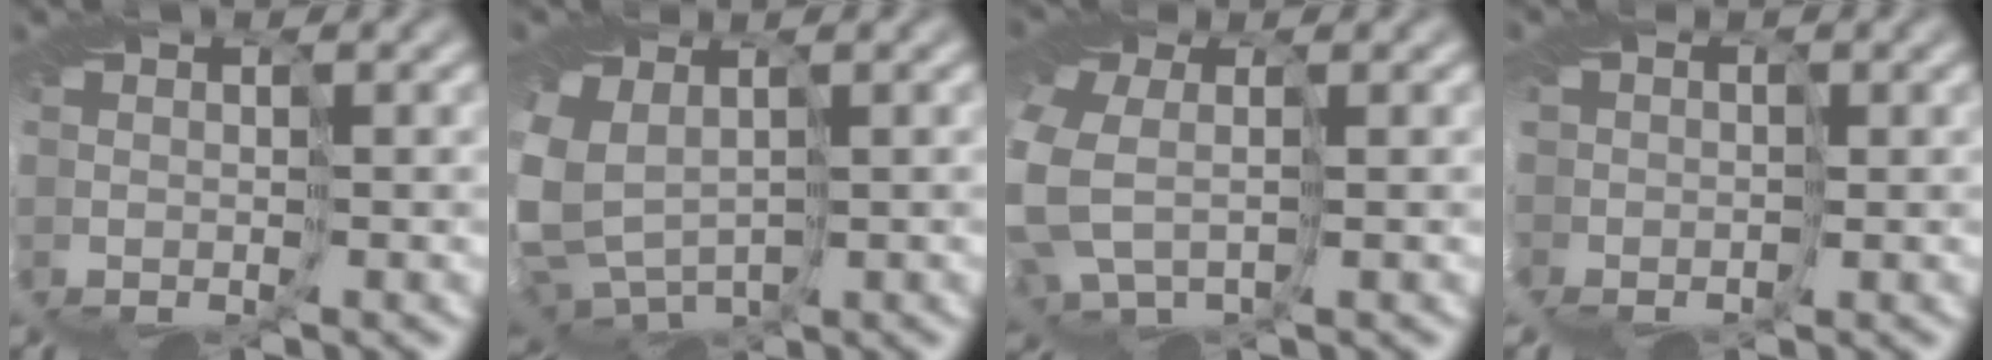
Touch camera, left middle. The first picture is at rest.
{"total": 8.8, "force": [0.4, 7.1, 5.2], "torque": [-0.157, -0.031, 0.052]}
{"total": 6.5, "force": [-1.0, 4.9, 4.0], "torque": [-0.165, -0.026, 0.001]}
{"total": 8.5, "force": [-2.6, 7.3, 3.5], "torque": [-0.093, -0.020, -0.051]}